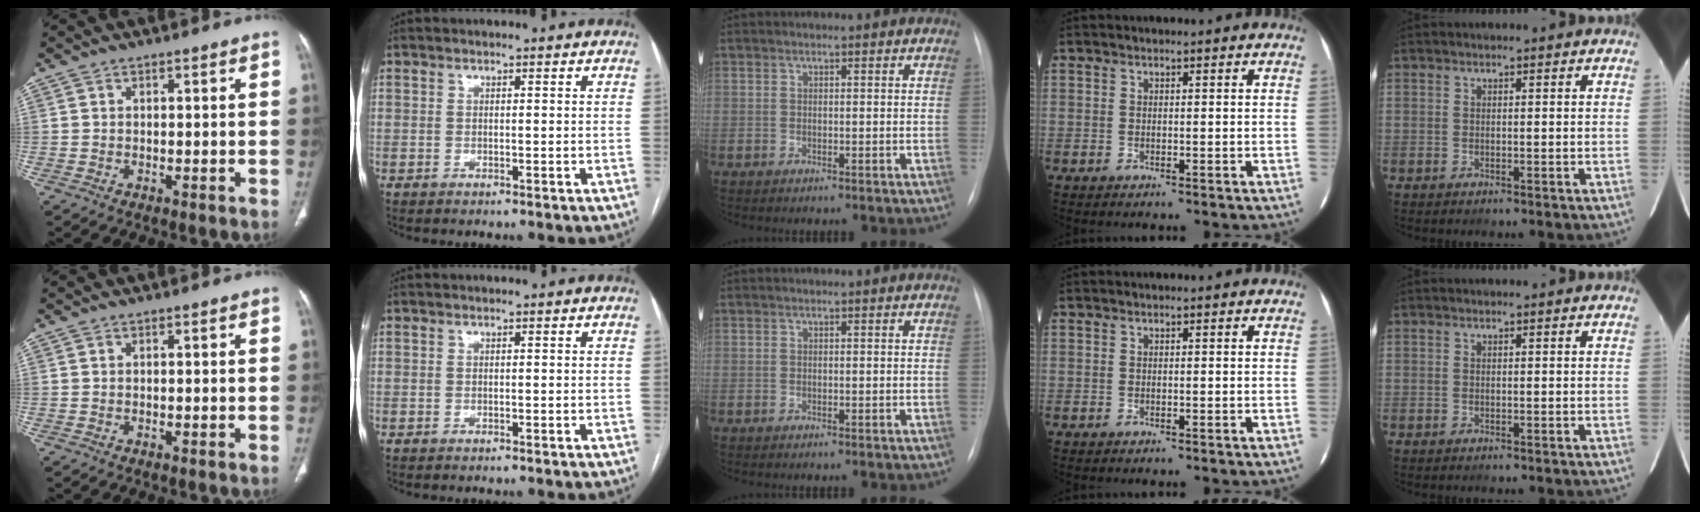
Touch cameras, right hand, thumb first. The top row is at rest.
{}